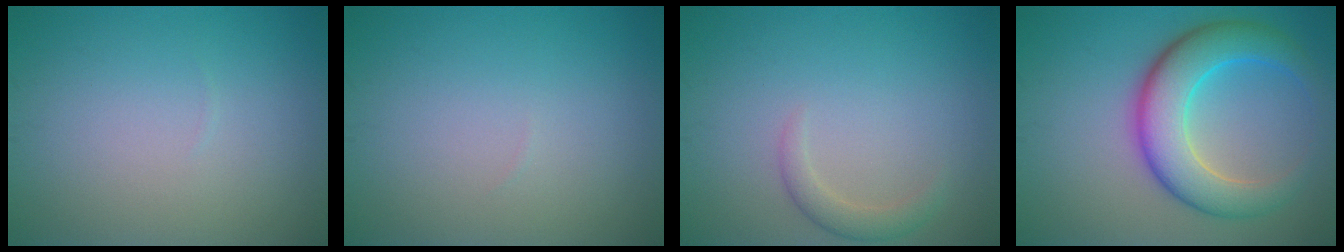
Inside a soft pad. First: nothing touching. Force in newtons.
{"total": 0.0}
{"total": 1.7, "press": 1.7, "slide": 0.2}
{"total": 7.7, "press": 7.7, "slide": 0.3}